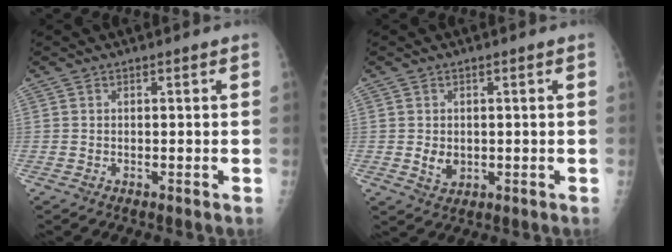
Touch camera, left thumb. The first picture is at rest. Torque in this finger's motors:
{"motor_torque": [-0.47, 0.47, 0.15, -0.14, 0.00]}